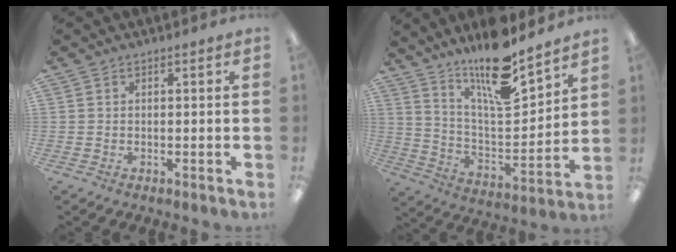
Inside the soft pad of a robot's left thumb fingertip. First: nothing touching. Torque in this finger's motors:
{"motor_torque": [0.50, 0.17, 1.50, -1.27, 0.23]}